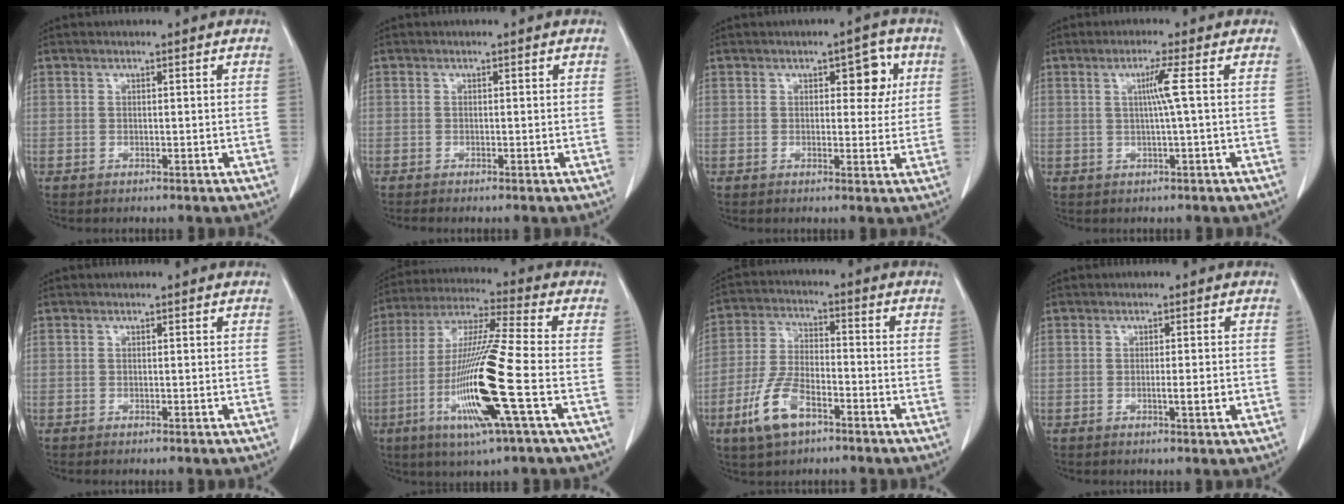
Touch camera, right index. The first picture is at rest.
{"total": 0.8, "force": [-0.7, -0.1, 0.4], "torque": [-0.008, 0.000, -0.013]}
{"total": 5.1, "force": [1.7, 2.5, 4.1], "torque": [-0.044, 0.011, 0.021]}
{"total": 3.4, "force": [0.5, -1.1, 3.2], "torque": [-0.062, 0.000, 0.010]}
{"total": 0.0}
{"total": 17.3, "force": [-5.2, -0.4, 16.5], "torque": [-0.338, -0.020, -0.105]}
{"total": 9.5, "force": [-5.2, 3.8, 7.0], "torque": [-0.159, 0.000, -0.099]}
{"total": 2.4, "force": [-0.6, -0.1, 2.4], "torque": [-0.038, -0.005, -0.009]}